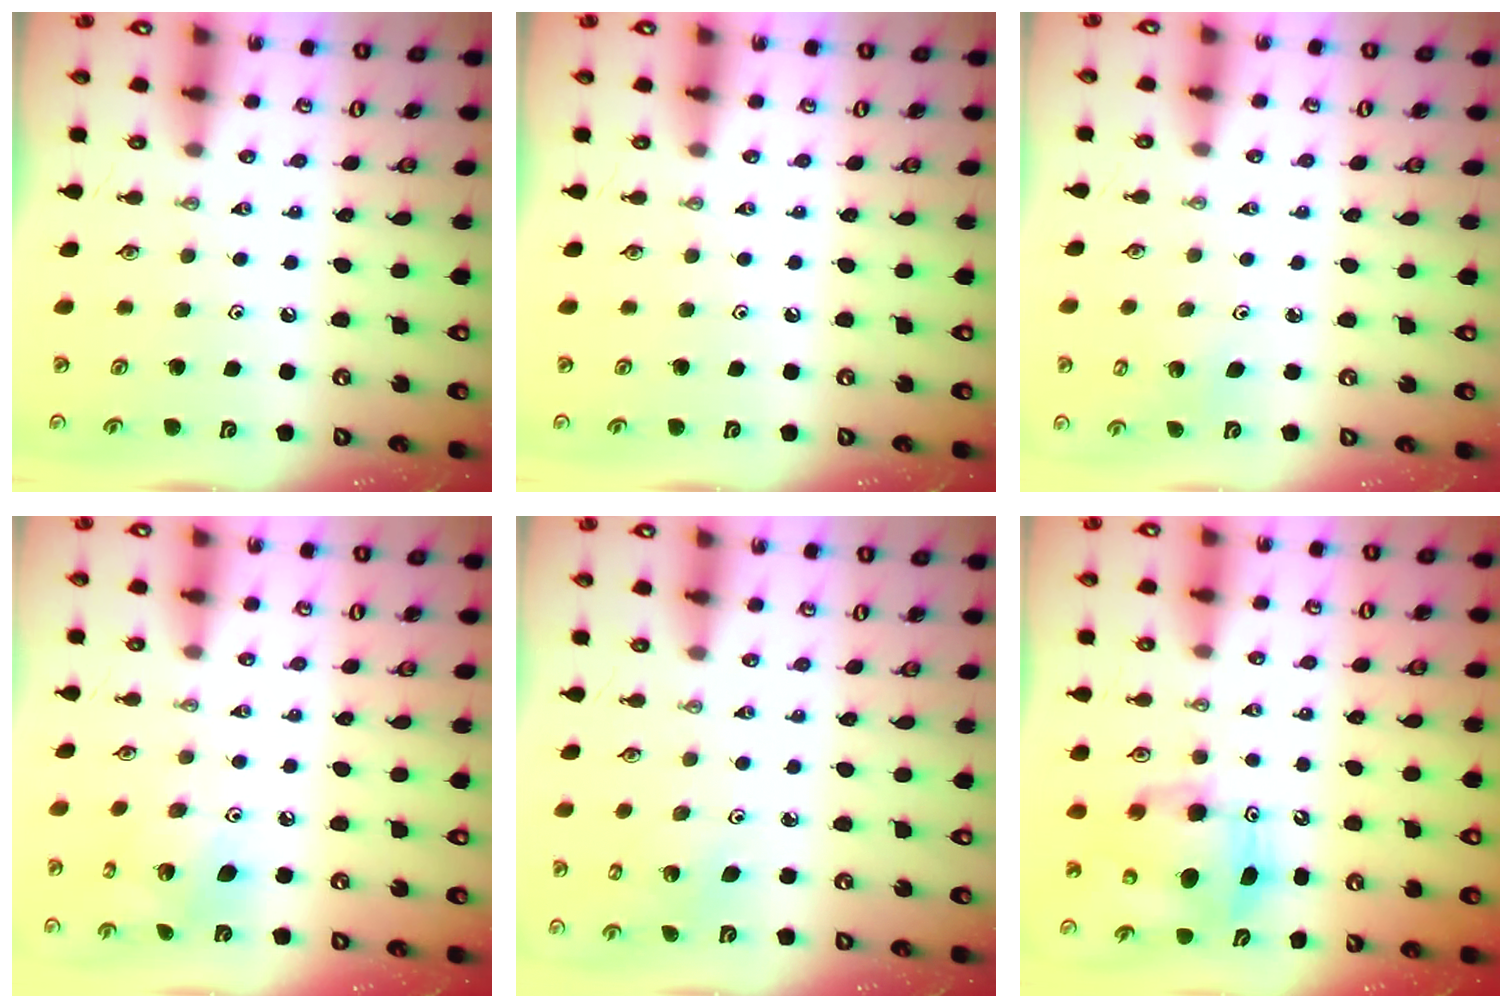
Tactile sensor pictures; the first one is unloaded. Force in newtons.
{"total": 0.0}
{"total": 2.7, "press": 2.7, "slide": 0.5}
{"total": 9.2, "press": 9.2, "slide": 0.5}
{"total": 2.2, "press": 2.2, "slide": 0.2}
{"total": 9.5, "press": 9.3, "slide": 1.9}